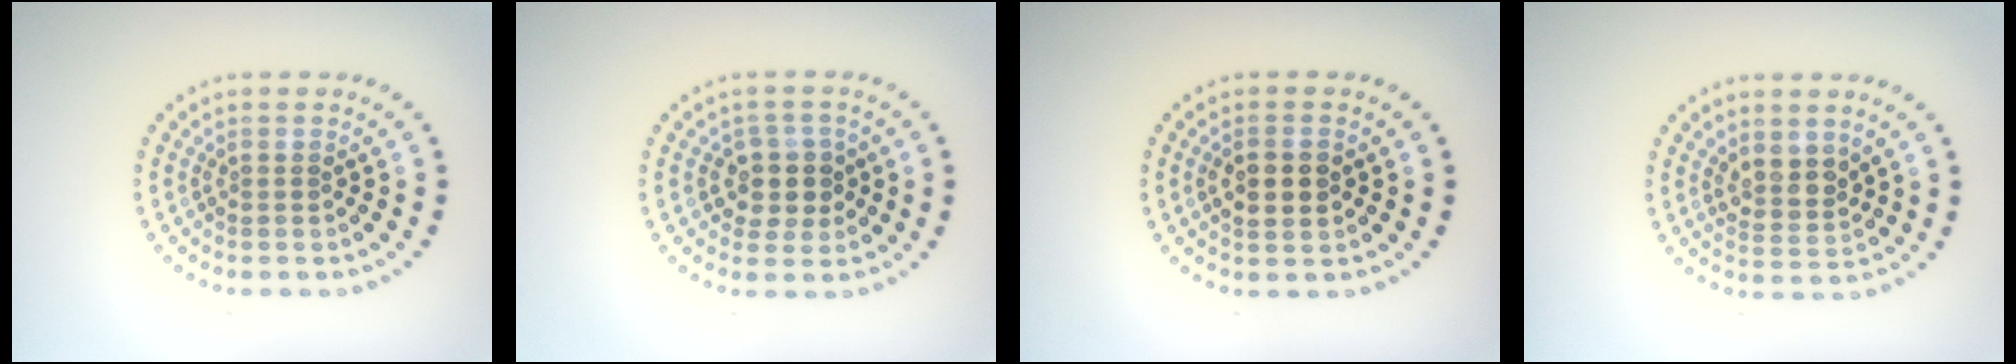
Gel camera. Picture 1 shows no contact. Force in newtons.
{"total": 3.2, "press": 3.0, "slide": 1.3}
{"total": 2.7, "press": 2.7, "slide": 0.3}
{"total": 2.4, "press": 2.1, "slide": 1.2}